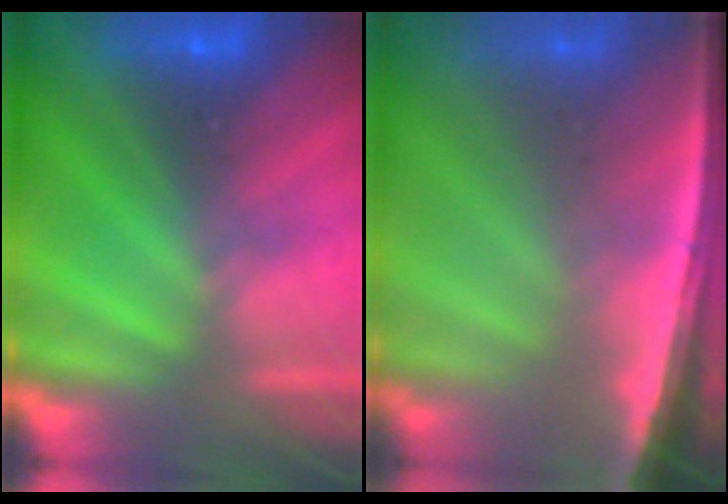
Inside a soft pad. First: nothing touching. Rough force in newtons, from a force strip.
{"total": 5.8}